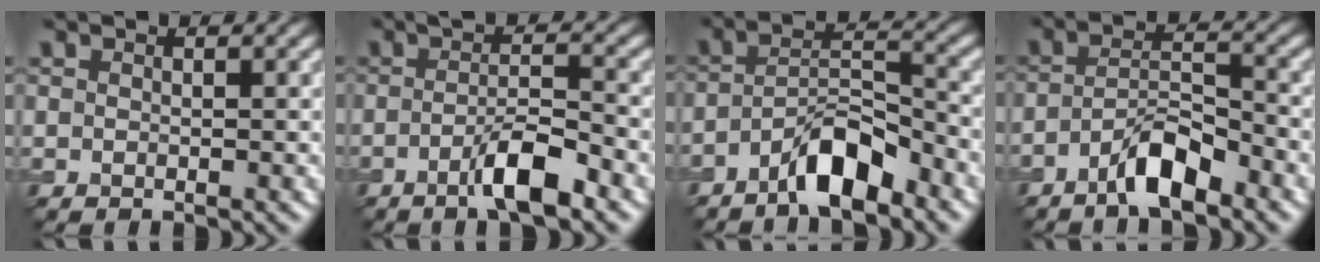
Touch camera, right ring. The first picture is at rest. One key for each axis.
{"total": 4.7, "fx": -2.1, "fy": 0.8, "fz": 4.1, "tx": -0.071, "ty": 0.007, "tz": -0.043}
{"total": 5.3, "fx": -3.6, "fy": 1.4, "fz": 3.6, "tx": -0.062, "ty": 0.010, "tz": -0.067}
{"total": 4.4, "fx": -2.9, "fy": 1.1, "fz": 3.1, "tx": -0.057, "ty": 0.009, "tz": -0.057}